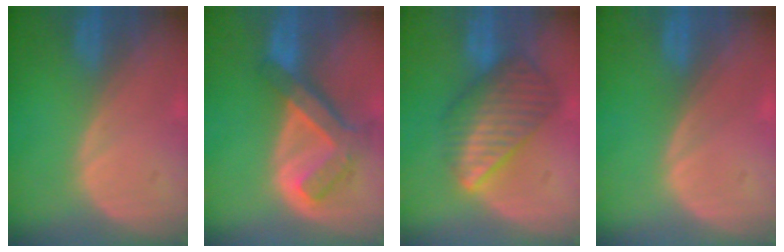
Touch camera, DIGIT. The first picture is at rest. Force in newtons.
{"total": 7.5, "press": 6.5, "slide": 3.8}
{"total": 8.4, "press": 7.5, "slide": 3.9}
{"total": 0.0}